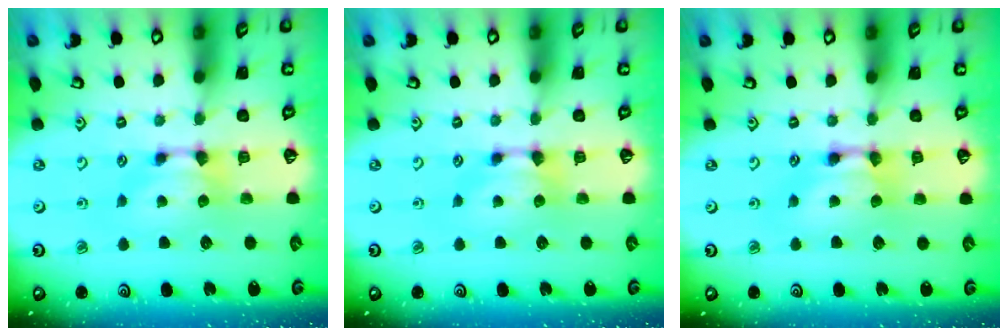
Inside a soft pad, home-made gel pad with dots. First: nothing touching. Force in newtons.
{"total": 0.0}
{"total": 2.1, "press": 2.1, "slide": 0.0}